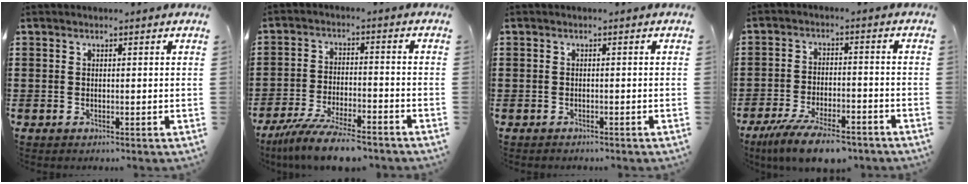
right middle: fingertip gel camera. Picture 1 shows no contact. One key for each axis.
{"total": 8.3, "fx": -7.2, "fy": 0.9, "fz": 4.0, "tx": -0.088, "ty": 0.000, "tz": -0.139}
{"total": 0.9, "fx": -0.7, "fy": 0.4, "fz": -0.2, "tx": 0.002, "ty": 0.004, "tz": -0.018}
{"total": 8.2, "fx": -6.7, "fy": 1.5, "fz": 4.5, "tx": -0.090, "ty": 0.002, "tz": -0.125}